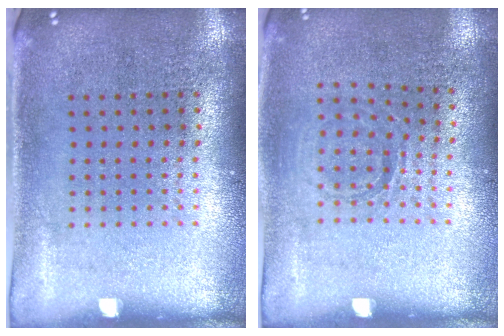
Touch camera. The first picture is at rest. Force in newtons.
{"total": 0.8, "press": 0.8, "slide": 0.1}